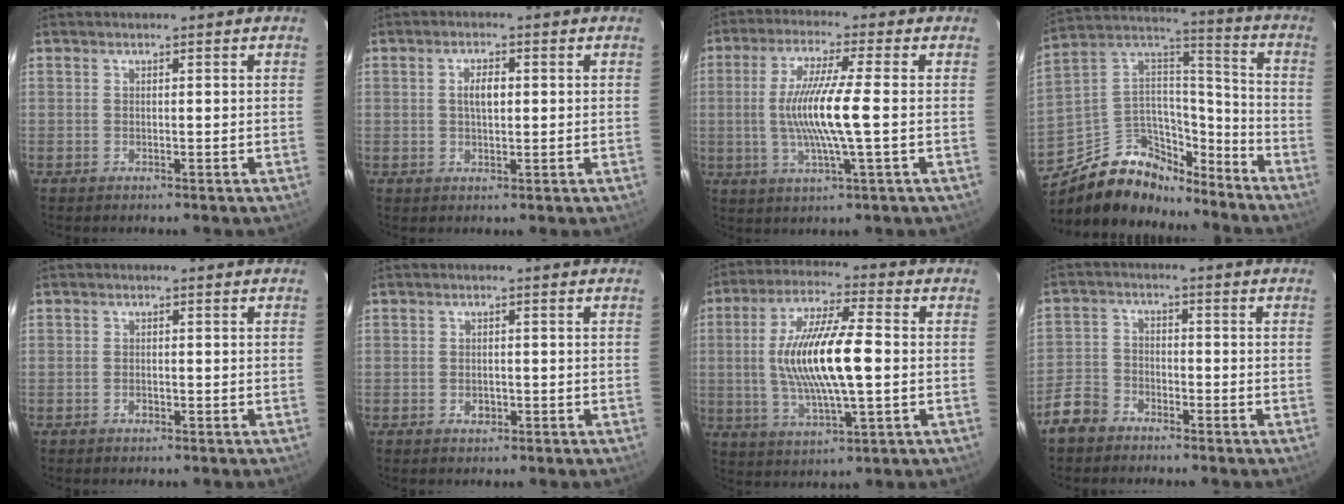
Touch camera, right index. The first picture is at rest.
{"total": 3.1, "force": [0.5, 1.4, 2.8], "torque": [-0.050, 0.006, 0.010]}
{"total": 11.2, "force": [-0.8, 0.0, 11.2], "torque": [-0.214, -0.008, -0.013]}
{"total": 19.4, "force": [-13.4, 11.3, 8.4], "torque": [-0.182, 0.063, -0.210]}
{"total": 0.8, "force": [-0.5, 0.5, 0.3], "torque": [-0.005, 0.002, -0.008]}
{"total": 1.6, "force": [-0.6, 1.3, 0.7], "torque": [-0.011, 0.003, -0.005]}
{"total": 15.9, "force": [-0.1, 3.9, 15.4], "torque": [-0.295, 0.003, 0.000]}
{"total": 6.1, "force": [-4.5, 3.8, 1.6], "torque": [-0.047, 0.014, -0.089]}